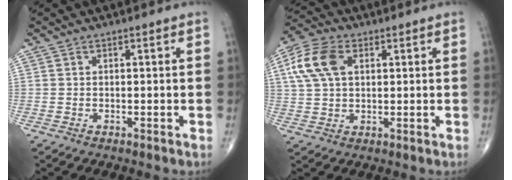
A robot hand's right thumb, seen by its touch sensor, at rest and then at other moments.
{"total": 9.8, "force": [2.9, 6.0, 7.2], "torque": [-0.149, 0.012, 0.053]}